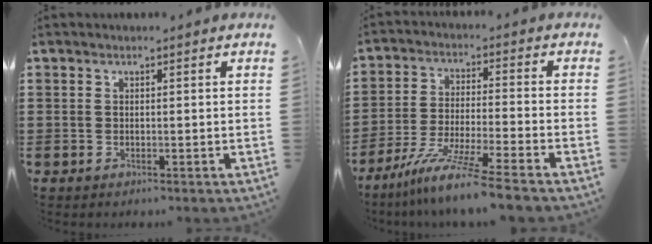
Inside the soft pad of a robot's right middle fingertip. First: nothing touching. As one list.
[{"total": 8.9, "force": [-7.4, -0.7, 5.0], "torque": [-0.099, -0.013, -0.146]}]